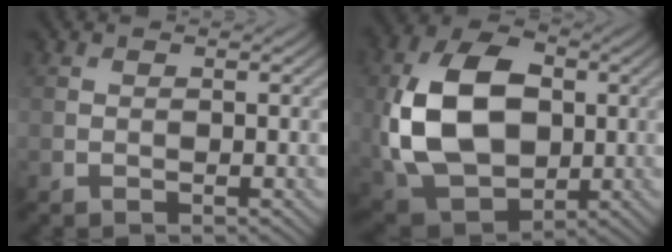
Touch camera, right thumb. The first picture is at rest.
{"total": 15.9, "force": [0.2, 10.9, 11.5], "torque": [-0.264, 0.002, 0.004]}